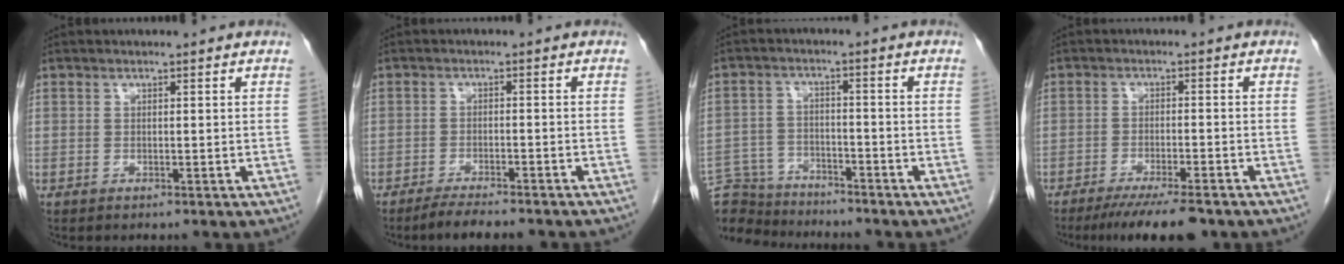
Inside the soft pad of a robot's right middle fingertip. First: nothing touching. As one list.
[{"total": 7.1, "force": [-6.2, 0.8, 3.4], "torque": [-0.045, -0.011, -0.094]}, {"total": 11.0, "force": [-10.5, 3.1, 1.4], "torque": [-0.029, 0.016, -0.171]}, {"total": 9.0, "force": [-7.2, 1.0, 5.4], "torque": [-0.076, -0.018, -0.110]}]